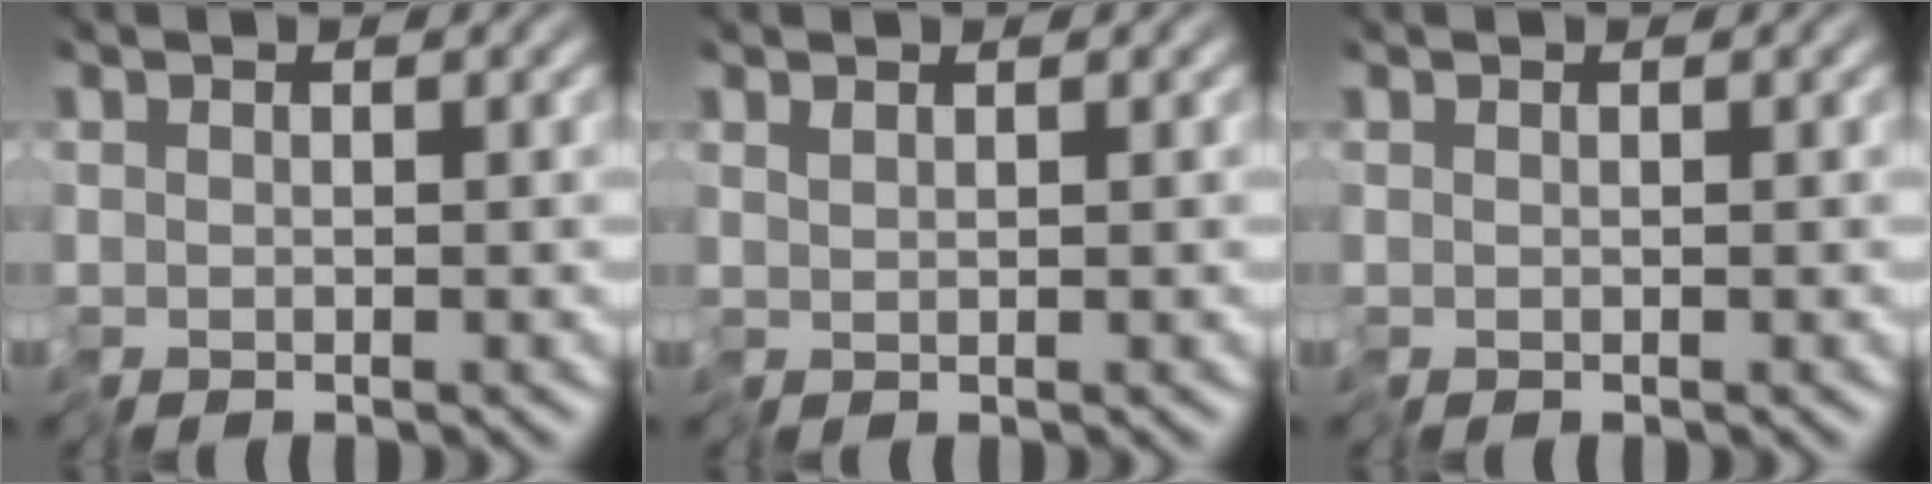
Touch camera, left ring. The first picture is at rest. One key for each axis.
{"total": 0.5, "fx": 0.4, "fy": -0.3, "fz": 0.2, "tx": -0.001, "ty": 0.002, "tz": 0.009}
{"total": 0.0}